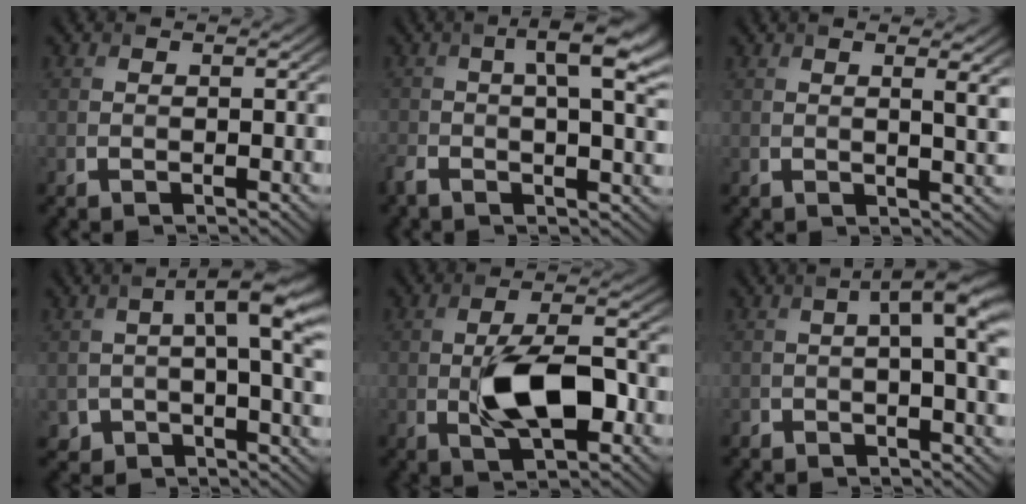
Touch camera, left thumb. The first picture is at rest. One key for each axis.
{"total": 9.0, "fx": 0.3, "fy": 3.1, "fz": 8.4, "tx": -0.156, "ty": -0.005, "tz": 0.003}
{"total": 3.7, "fx": 1.5, "fy": 0.9, "fz": 3.3, "tx": -0.048, "ty": 0.008, "tz": 0.028}
{"total": 7.0, "fx": 0.9, "fy": 3.6, "fz": 5.9, "tx": -0.105, "ty": -0.007, "tz": 0.018}
{"total": 8.6, "fx": -1.3, "fy": 3.6, "fz": 7.7, "tx": -0.144, "ty": 0.002, "tz": -0.017}
{"total": 5.7, "fx": 0.7, "fy": 1.5, "fz": 5.5, "tx": -0.079, "ty": 0.009, "tz": 0.012}